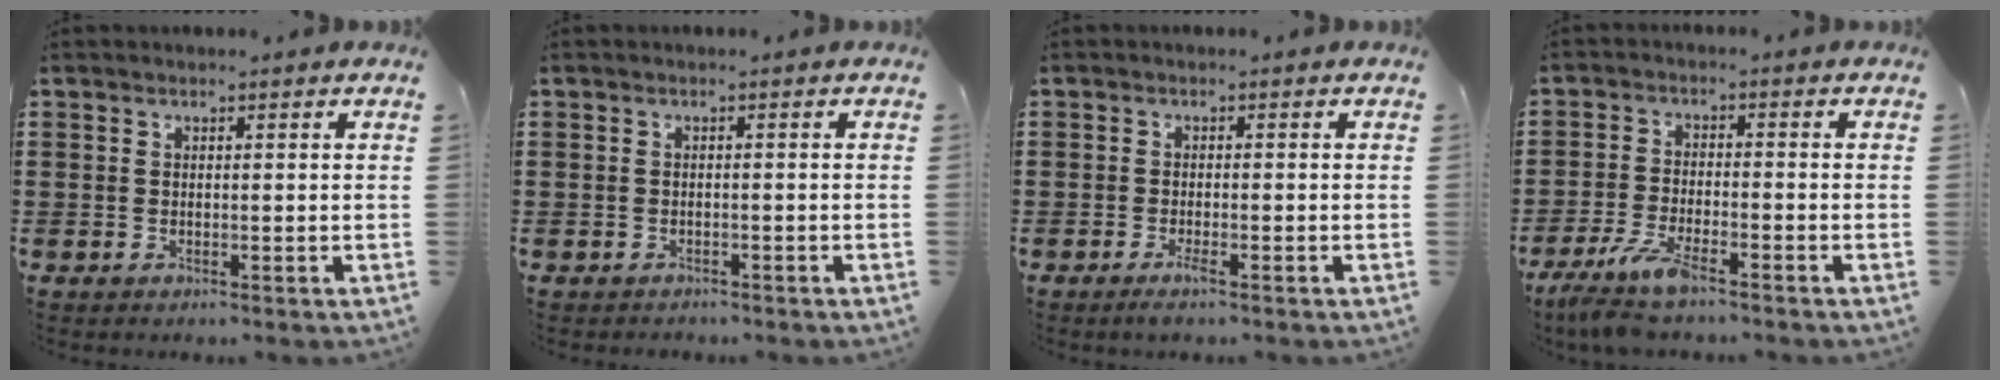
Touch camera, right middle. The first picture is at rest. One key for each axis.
{"total": 0.6, "fx": -0.6, "fy": 0.1, "fz": -0.1, "tx": 0.001, "ty": 0.001, "tz": -0.014}
{"total": 1.6, "fx": -0.9, "fy": 0.1, "fz": 1.3, "tx": -0.029, "ty": -0.007, "tz": -0.017}
{"total": 6.3, "fx": -5.0, "fy": 0.6, "fz": 3.9, "tx": -0.095, "ty": -0.021, "tz": -0.097}